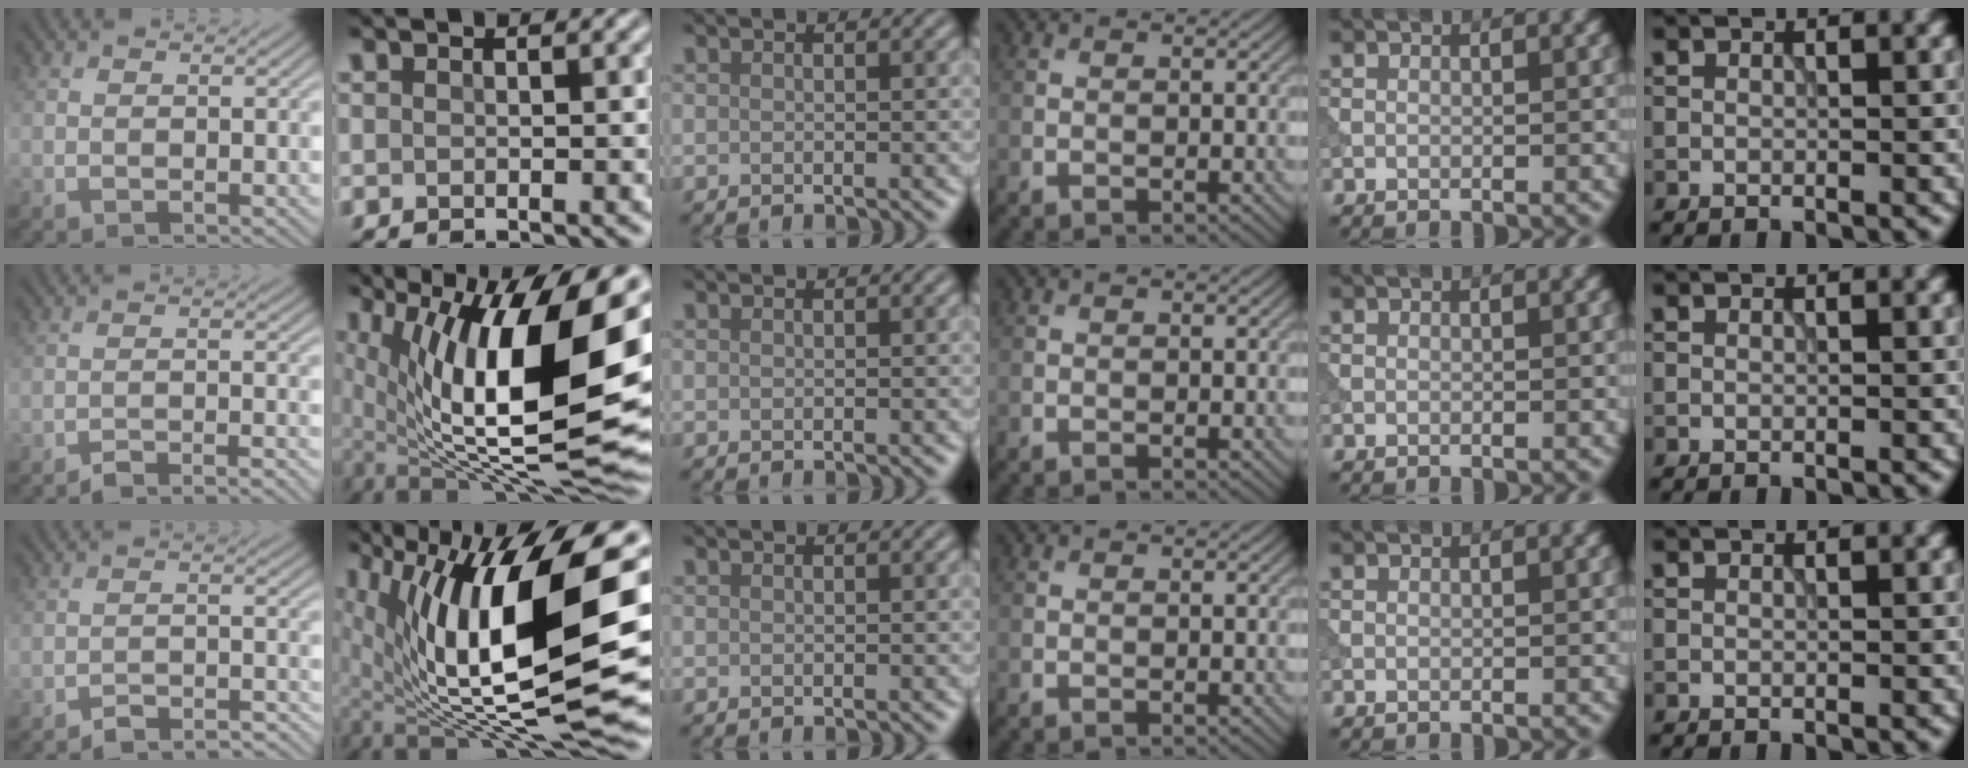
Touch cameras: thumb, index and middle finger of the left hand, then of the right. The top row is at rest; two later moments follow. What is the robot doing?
{"motion": "extract", "object": "tissue"}